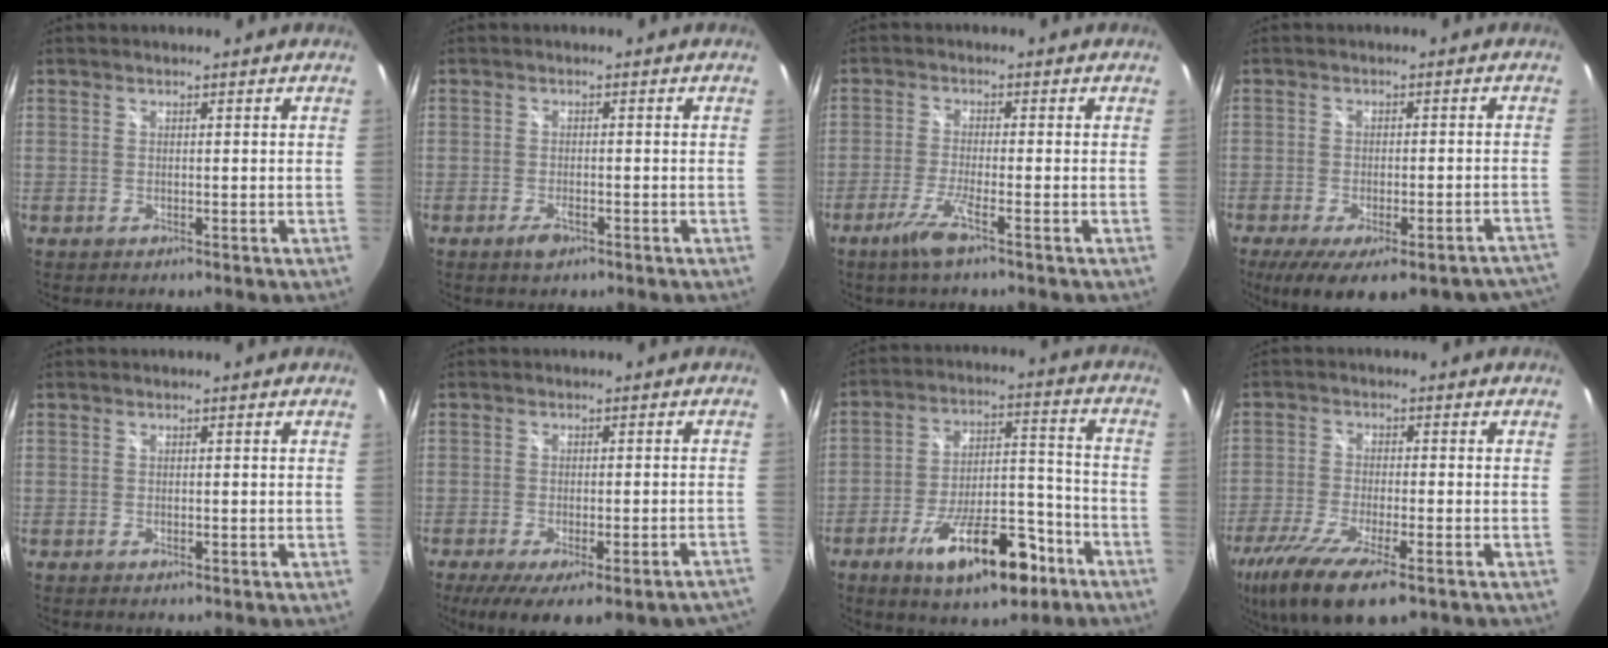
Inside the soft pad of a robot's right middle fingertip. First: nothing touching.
{"total": 2.5, "force": [-1.6, 1.0, 1.6], "torque": [-0.036, -0.004, -0.030]}
{"total": 5.2, "force": [-3.3, -0.2, 4.0], "torque": [-0.094, -0.011, -0.067]}
{"total": 19.7, "force": [-15.1, 6.1, 11.1], "torque": [-0.181, -0.041, -0.194]}
{"total": 0.7, "force": [-0.3, 0.4, 0.5], "torque": [-0.008, -0.002, -0.007]}
{"total": 16.6, "force": [-12.0, 4.5, 10.5], "torque": [-0.176, -0.059, -0.158]}
{"total": 17.5, "force": [-10.1, 6.7, 12.6], "torque": [-0.215, 0.004, -0.152]}
{"total": 14.9, "force": [-9.3, 4.2, 10.9], "torque": [-0.229, -0.059, -0.165]}